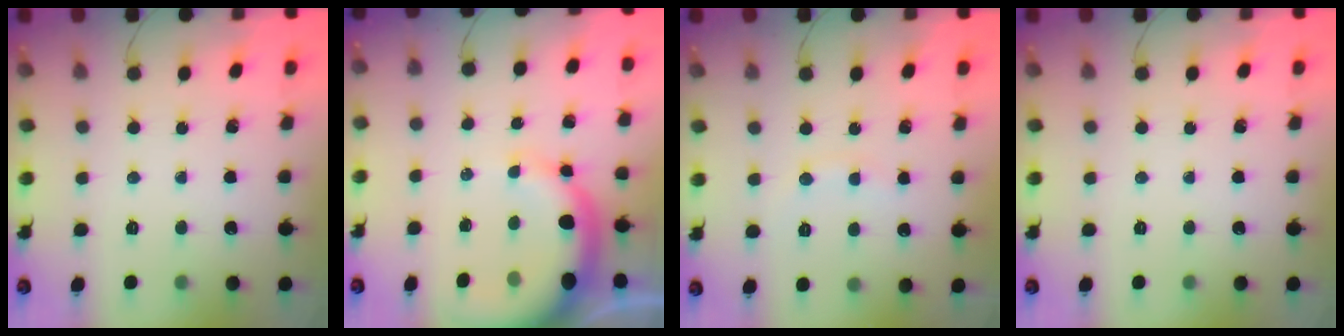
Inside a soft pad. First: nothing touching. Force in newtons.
{"total": 11.8, "press": 11.5, "slide": 2.7}
{"total": 6.2, "press": 6.0, "slide": 1.7}
{"total": 0.0}